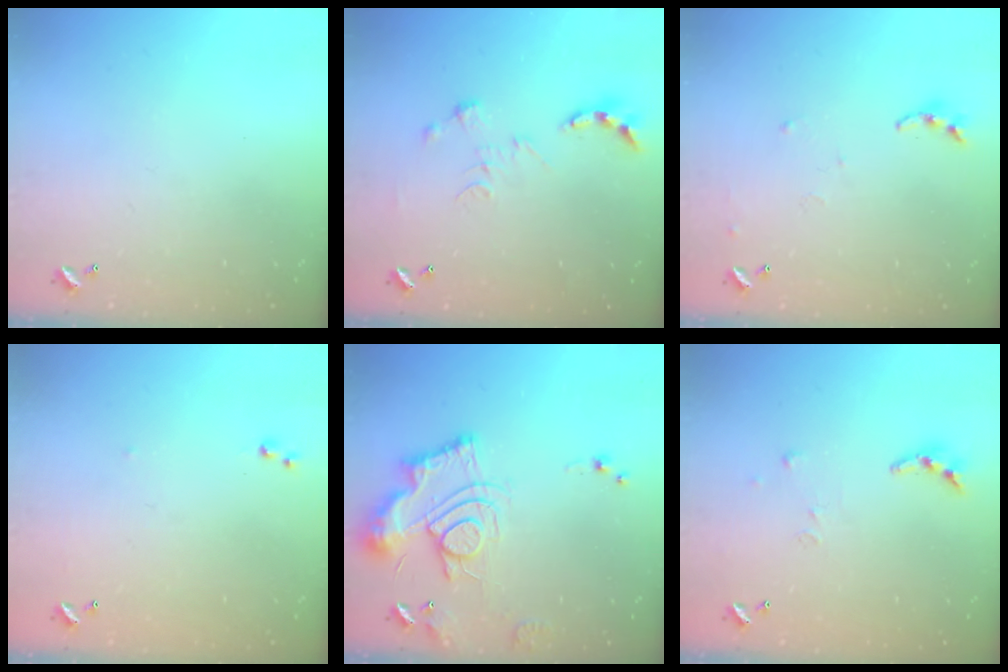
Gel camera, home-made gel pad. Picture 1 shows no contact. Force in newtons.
{"total": 0.0}
{"total": 5.7, "press": 5.6, "slide": 0.6}
{"total": 5.4, "press": 5.4, "slide": 0.6}
{"total": 13.8, "press": 13.8, "slide": 1.3}
{"total": 5.7, "press": 5.7, "slide": 0.4}